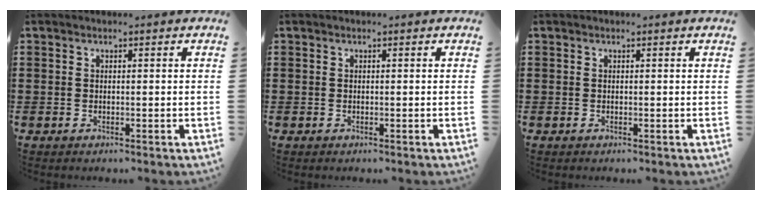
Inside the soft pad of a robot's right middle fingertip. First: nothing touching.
{"total": 0.0}
{"total": 0.0}